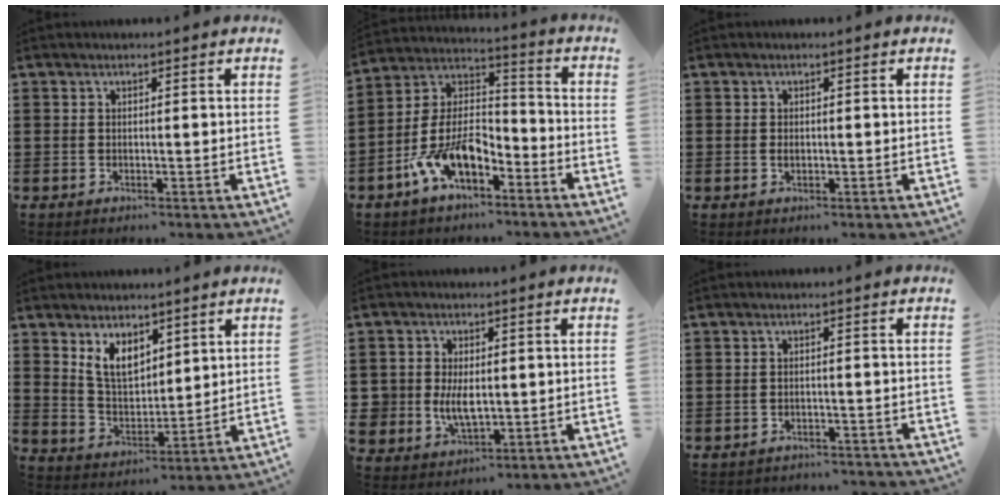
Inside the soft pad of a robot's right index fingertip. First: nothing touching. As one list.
[{"total": 10.7, "force": [-6.1, 5.1, 7.1], "torque": [-0.162, 0.004, -0.120]}, {"total": 0.9, "force": [0.0, 0.6, 0.7], "torque": [-0.016, 0.002, -0.001]}, {"total": 6.4, "force": [3.9, 3.6, 3.6], "torque": [-0.086, 0.001, 0.073]}, {"total": 5.0, "force": [-0.3, 3.8, 3.3], "torque": [-0.067, 0.003, -0.008]}, {"total": 1.9, "force": [-1.9, 0.2, 0.0], "torque": [-0.008, 0.000, -0.040]}]